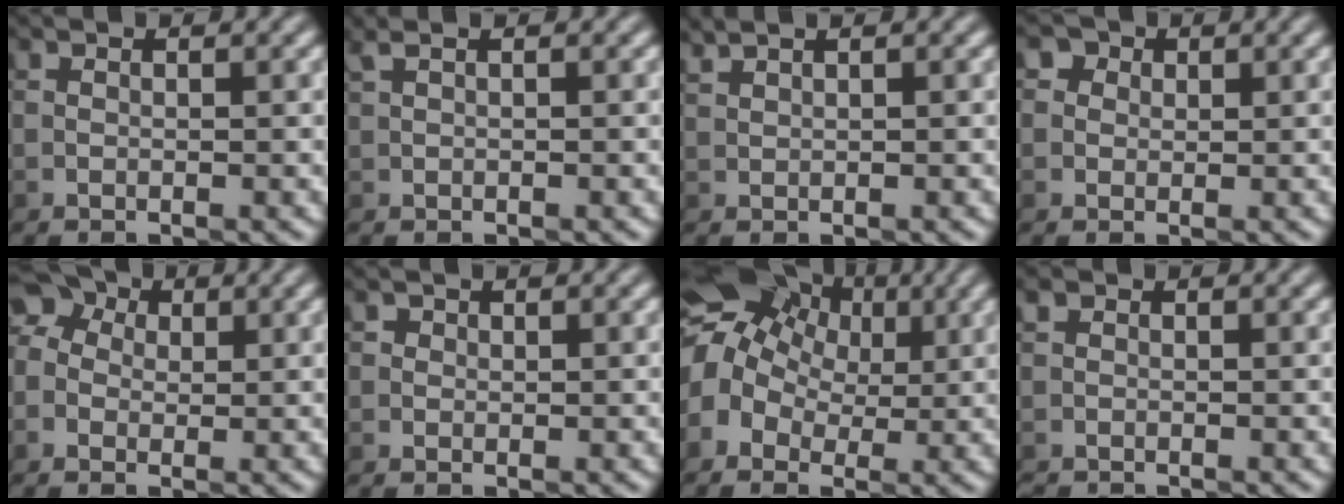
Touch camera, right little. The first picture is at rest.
{"total": 0.6, "force": [0.3, 0.1, 0.5], "torque": [-0.012, 0.003, 0.006]}
{"total": 0.9, "force": [0.9, 0.1, 0.2], "torque": [-0.002, 0.002, 0.018]}
{"total": 2.9, "force": [1.4, 2.3, 1.1], "torque": [-0.005, 0.010, 0.001]}
{"total": 6.2, "force": [1.8, 4.9, 3.3], "torque": [-0.047, 0.033, -0.007]}
{"total": 0.7, "force": [0.3, 0.6, 0.2], "torque": [0.000, -0.003, -0.001]}
{"total": 9.7, "force": [2.7, 7.6, 5.4], "torque": [-0.102, 0.043, 0.023]}
{"total": 1.2, "force": [-1.0, 0.7, 0.2], "torque": [-0.002, -0.001, -0.023]}